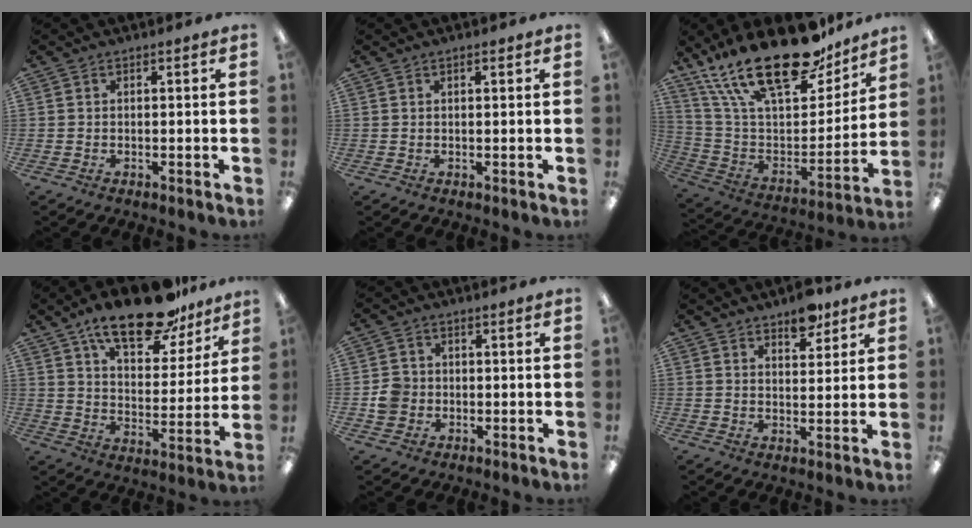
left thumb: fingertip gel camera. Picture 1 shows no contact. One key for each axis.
{"total": 0.8, "fx": 0.5, "fy": 0.2, "fz": 0.6, "tx": -0.012, "ty": 0.002, "tz": 0.009}
{"total": 27.3, "fx": 19.0, "fy": 10.9, "fz": 16.4, "tx": -0.297, "ty": -0.118, "tz": 0.329}
{"total": 19.9, "fx": 14.4, "fy": 7.9, "fz": 11.3, "tx": -0.171, "ty": -0.083, "tz": 0.243}
{"total": 4.7, "fx": -0.6, "fy": 4.4, "fz": 1.5, "tx": -0.020, "ty": 0.008, "tz": -0.009}
{"total": 6.7, "fx": 5.1, "fy": 3.0, "fz": 3.0, "tx": -0.023, "ty": -0.031, "tz": 0.087}